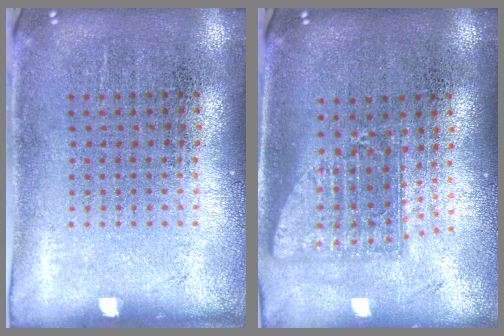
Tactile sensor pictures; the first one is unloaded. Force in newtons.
{"total": 1.6, "press": 1.1, "slide": 1.0}